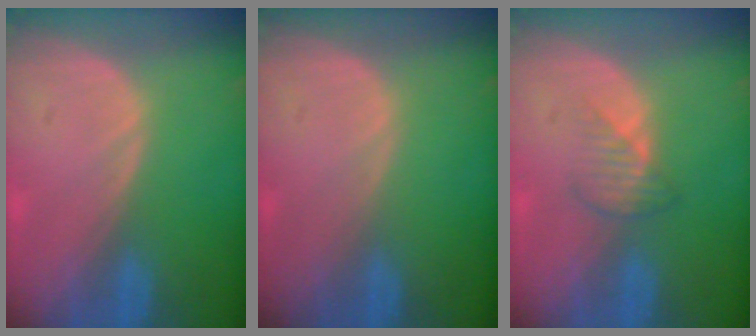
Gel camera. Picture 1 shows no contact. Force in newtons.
{"total": 0.0}
{"total": 2.6, "press": 2.6, "slide": 0.4}